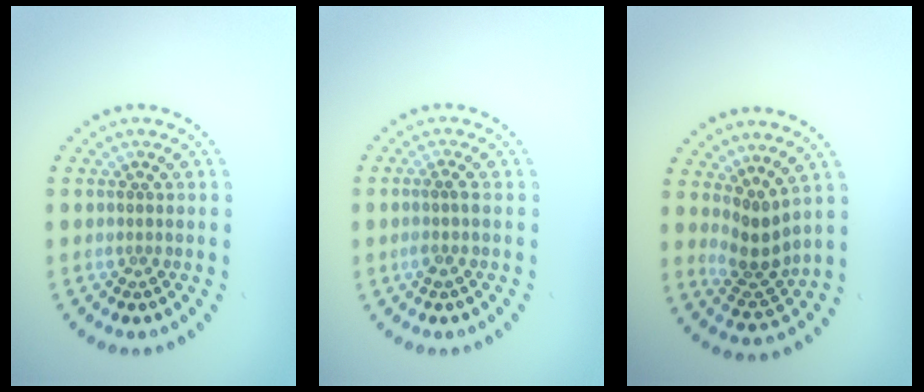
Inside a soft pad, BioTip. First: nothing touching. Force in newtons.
{"total": 1.3, "press": 1.0, "slide": 0.7}
{"total": 2.8, "press": 2.3, "slide": 1.6}